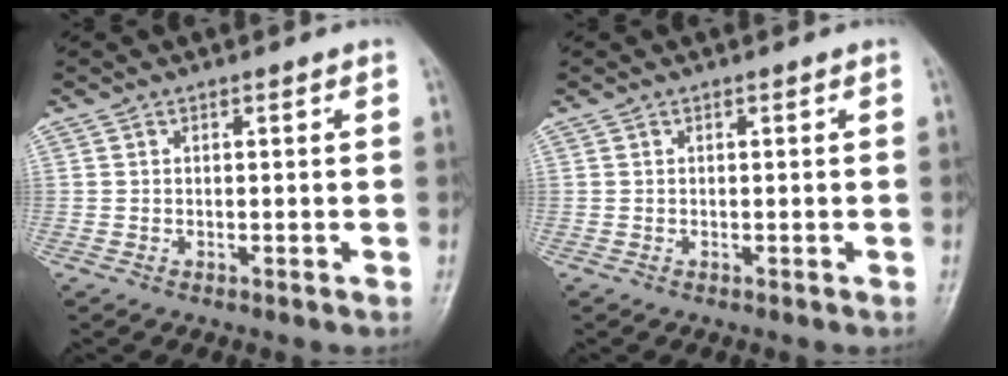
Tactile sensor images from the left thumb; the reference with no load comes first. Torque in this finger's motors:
{"motor_torque": [0.00, 0.00, 0.00, 0.00, 0.00]}